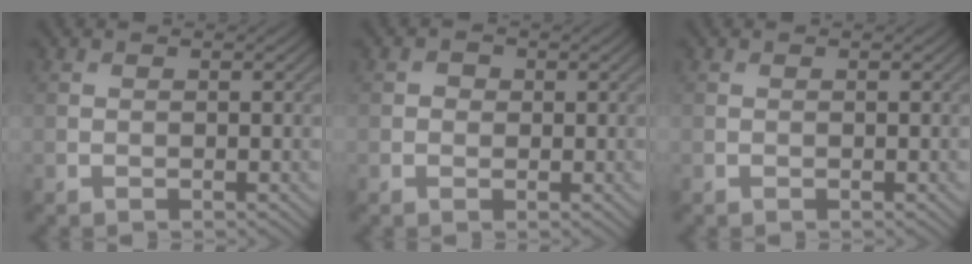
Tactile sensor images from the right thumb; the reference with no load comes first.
{"total": 1.1, "force": [0.1, 1.0, 0.4], "torque": [-0.006, -0.002, -0.003]}
{"total": 0.0}